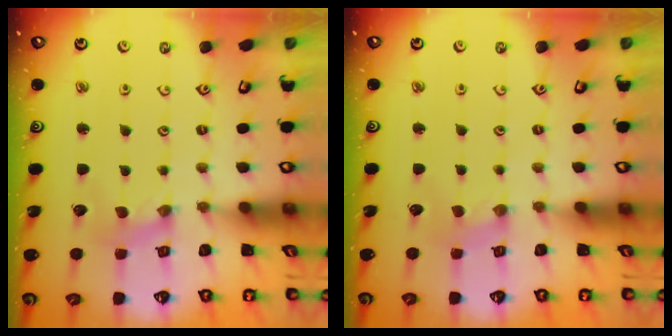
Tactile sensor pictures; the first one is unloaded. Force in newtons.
{"total": 0.0}